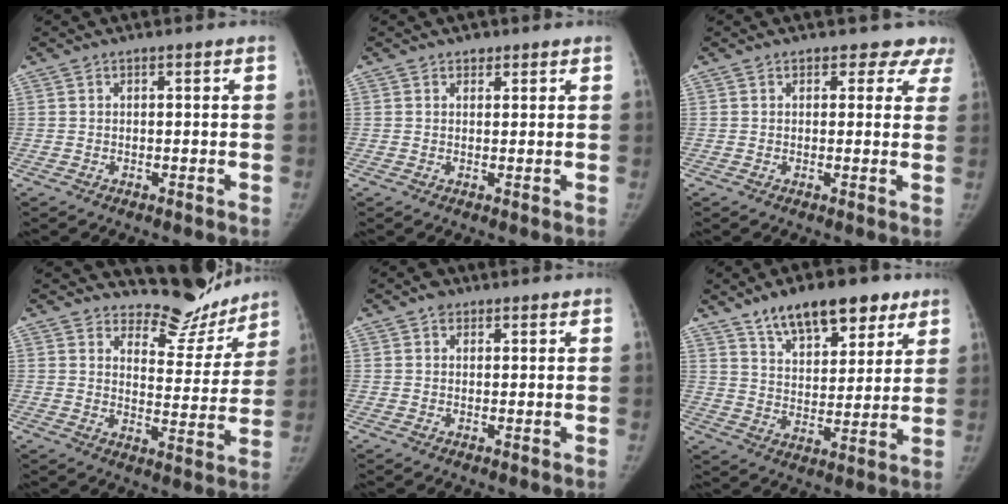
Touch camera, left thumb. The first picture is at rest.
{"total": 1.5, "force": [1.0, 1.0, 0.3], "torque": [0.010, -0.006, 0.011]}
{"total": 5.2, "force": [4.4, 2.9, 0.1], "torque": [0.049, -0.016, 0.025]}
{"total": 12.1, "force": [11.2, 4.4, 1.4], "torque": [0.030, -0.104, 0.143]}
{"total": 2.3, "force": [1.4, 1.7, 0.7], "torque": [0.004, -0.005, 0.017]}
{"total": 15.7, "force": [10.1, 7.5, 9.3], "torque": [-0.093, -0.039, 0.162]}